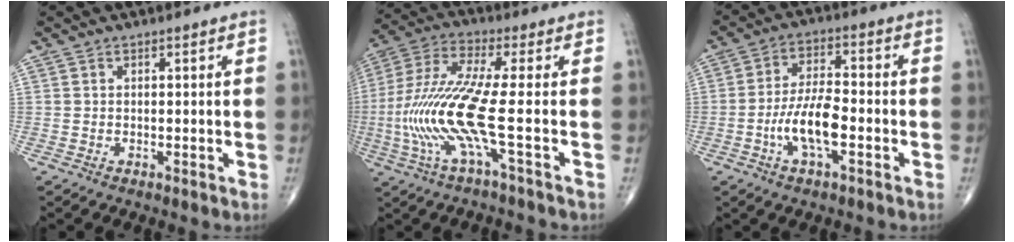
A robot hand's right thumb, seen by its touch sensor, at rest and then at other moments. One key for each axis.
{"total": 14.2, "fx": -2.9, "fy": 1.0, "fz": 13.8, "tx": -0.337, "ty": 0.020, "tz": -0.064}
{"total": 9.0, "fx": -2.9, "fy": 3.2, "fz": 7.9, "tx": -0.153, "ty": 0.022, "tz": -0.056}